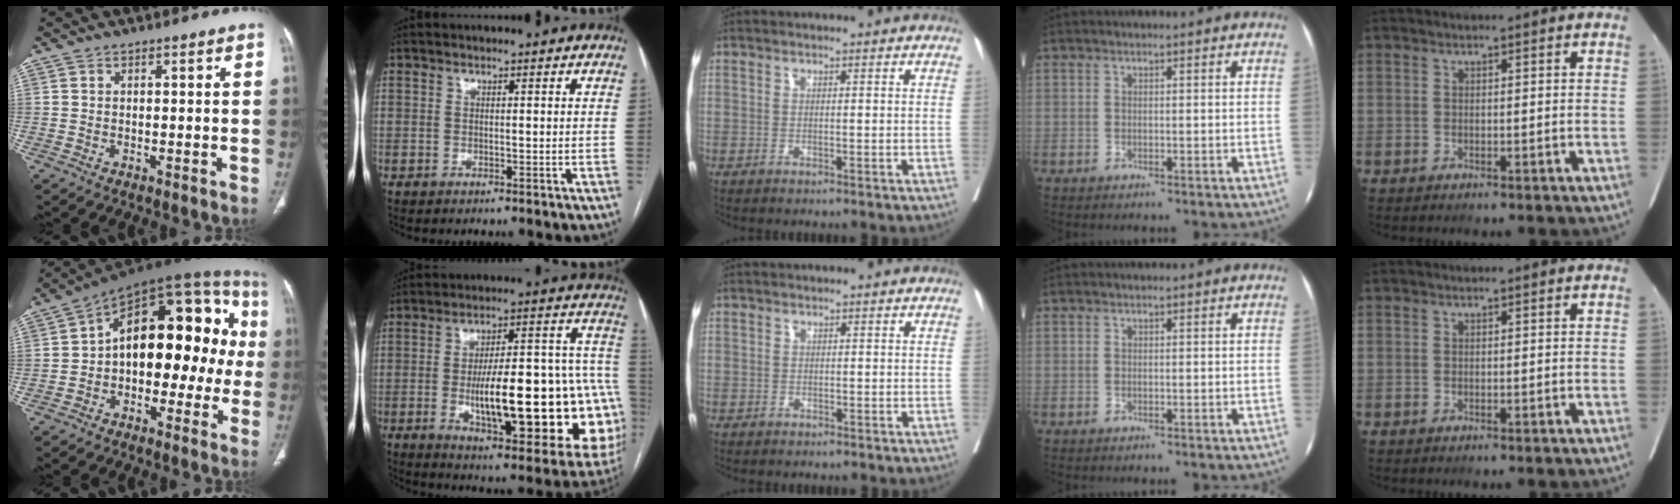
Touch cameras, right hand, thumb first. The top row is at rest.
{"thumb": {"total": 23.1, "force": [0.0, 12.9, 19.1], "torque": [-0.230, 0.058, -0.014]}, "index": {"total": 29.3, "force": [-5.2, 7.7, 27.8], "torque": [-0.312, 0.019, -0.055]}, "middle": {"total": 0.6, "force": [-0.2, 0.6, -0.1], "torque": [0.006, 0.007, -0.008]}}